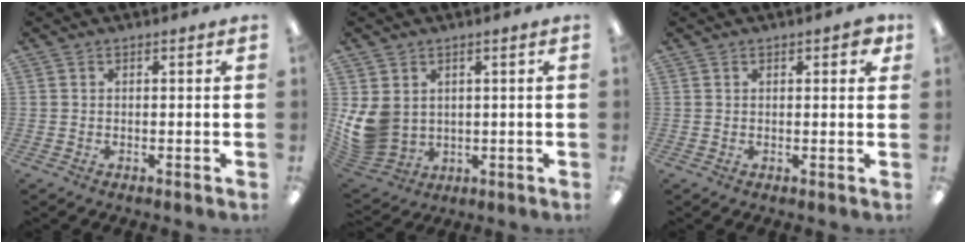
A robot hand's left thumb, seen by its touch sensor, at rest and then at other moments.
{"total": 9.0, "force": [1.5, 7.8, 4.3], "torque": [-0.113, -0.015, 0.036]}
{"total": 3.1, "force": [1.7, 1.2, 2.3], "torque": [-0.025, -0.006, 0.024]}